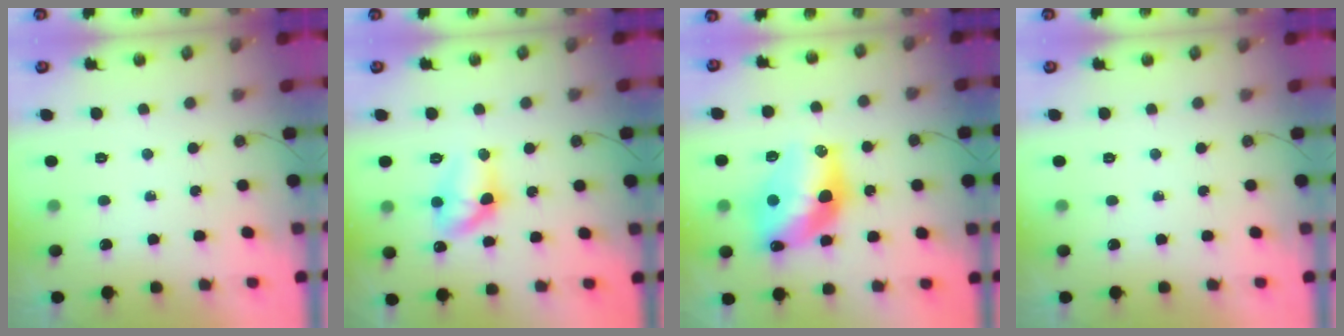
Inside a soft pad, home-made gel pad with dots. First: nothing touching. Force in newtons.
{"total": 10.9, "press": 10.9, "slide": 0.9}
{"total": 16.9, "press": 16.9, "slide": 0.9}
{"total": 0.0}